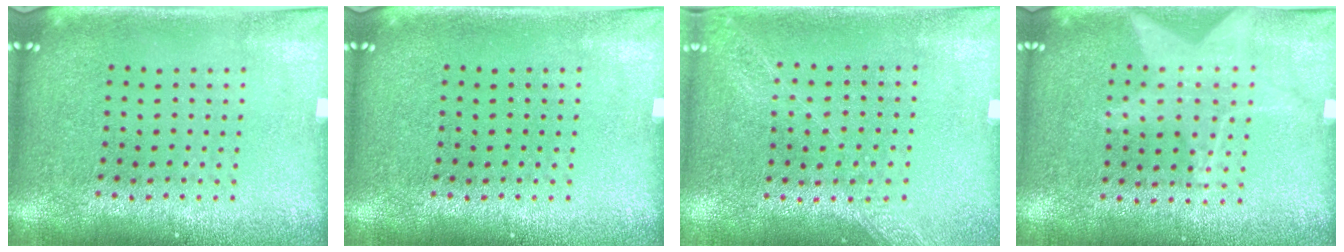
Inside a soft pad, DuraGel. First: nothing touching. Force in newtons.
{"total": 0.0}
{"total": 1.3, "press": 1.2, "slide": 0.2}
{"total": 1.1, "press": 0.9, "slide": 0.6}